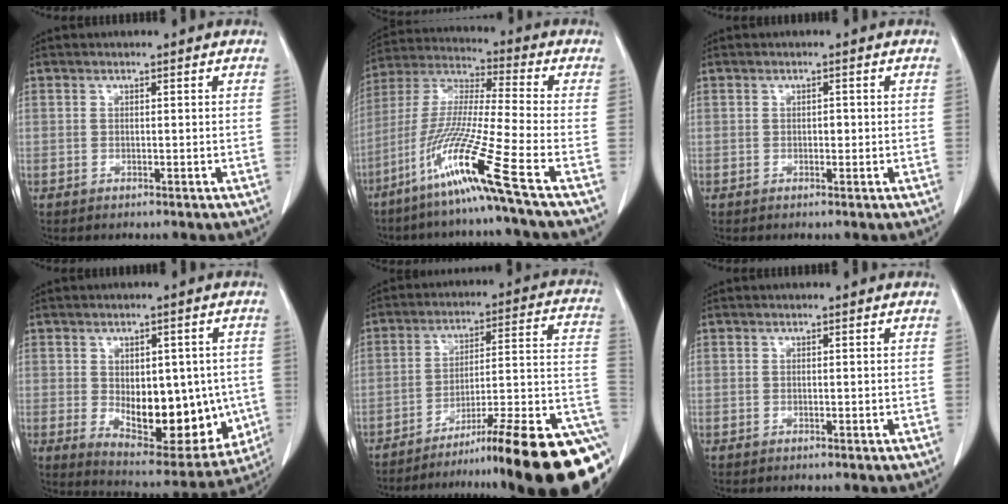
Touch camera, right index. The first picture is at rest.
{"total": 15.7, "force": [-8.5, -2.3, 13.0], "torque": [-0.277, -0.034, -0.164]}
{"total": 0.8, "force": [-0.1, 0.5, 0.6], "torque": [-0.007, 0.002, -0.001]}
{"total": 16.2, "force": [-1.9, 8.6, 13.7], "torque": [-0.193, -0.004, 0.001]}
{"total": 24.5, "force": [-16.1, 1.4, 18.4], "torque": [-0.146, 0.014, -0.235]}
{"total": 0.0}